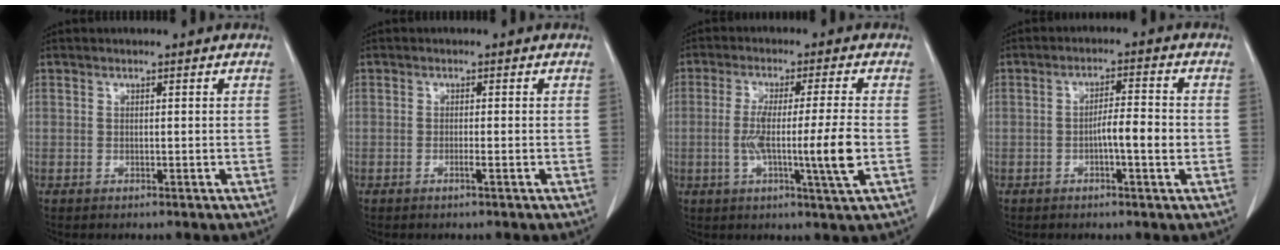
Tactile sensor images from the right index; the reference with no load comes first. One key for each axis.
{"total": 0.9, "fx": -0.5, "fy": -0.2, "fz": 0.7, "tx": -0.012, "ty": 0.001, "tz": -0.010}
{"total": 9.6, "fx": -1.7, "fy": -0.9, "fz": 9.4, "tx": -0.170, "ty": -0.012, "tz": -0.031}
{"total": 4.7, "fx": -1.1, "fy": 0.5, "fz": 4.5, "tx": -0.073, "ty": 0.007, "tz": -0.017}